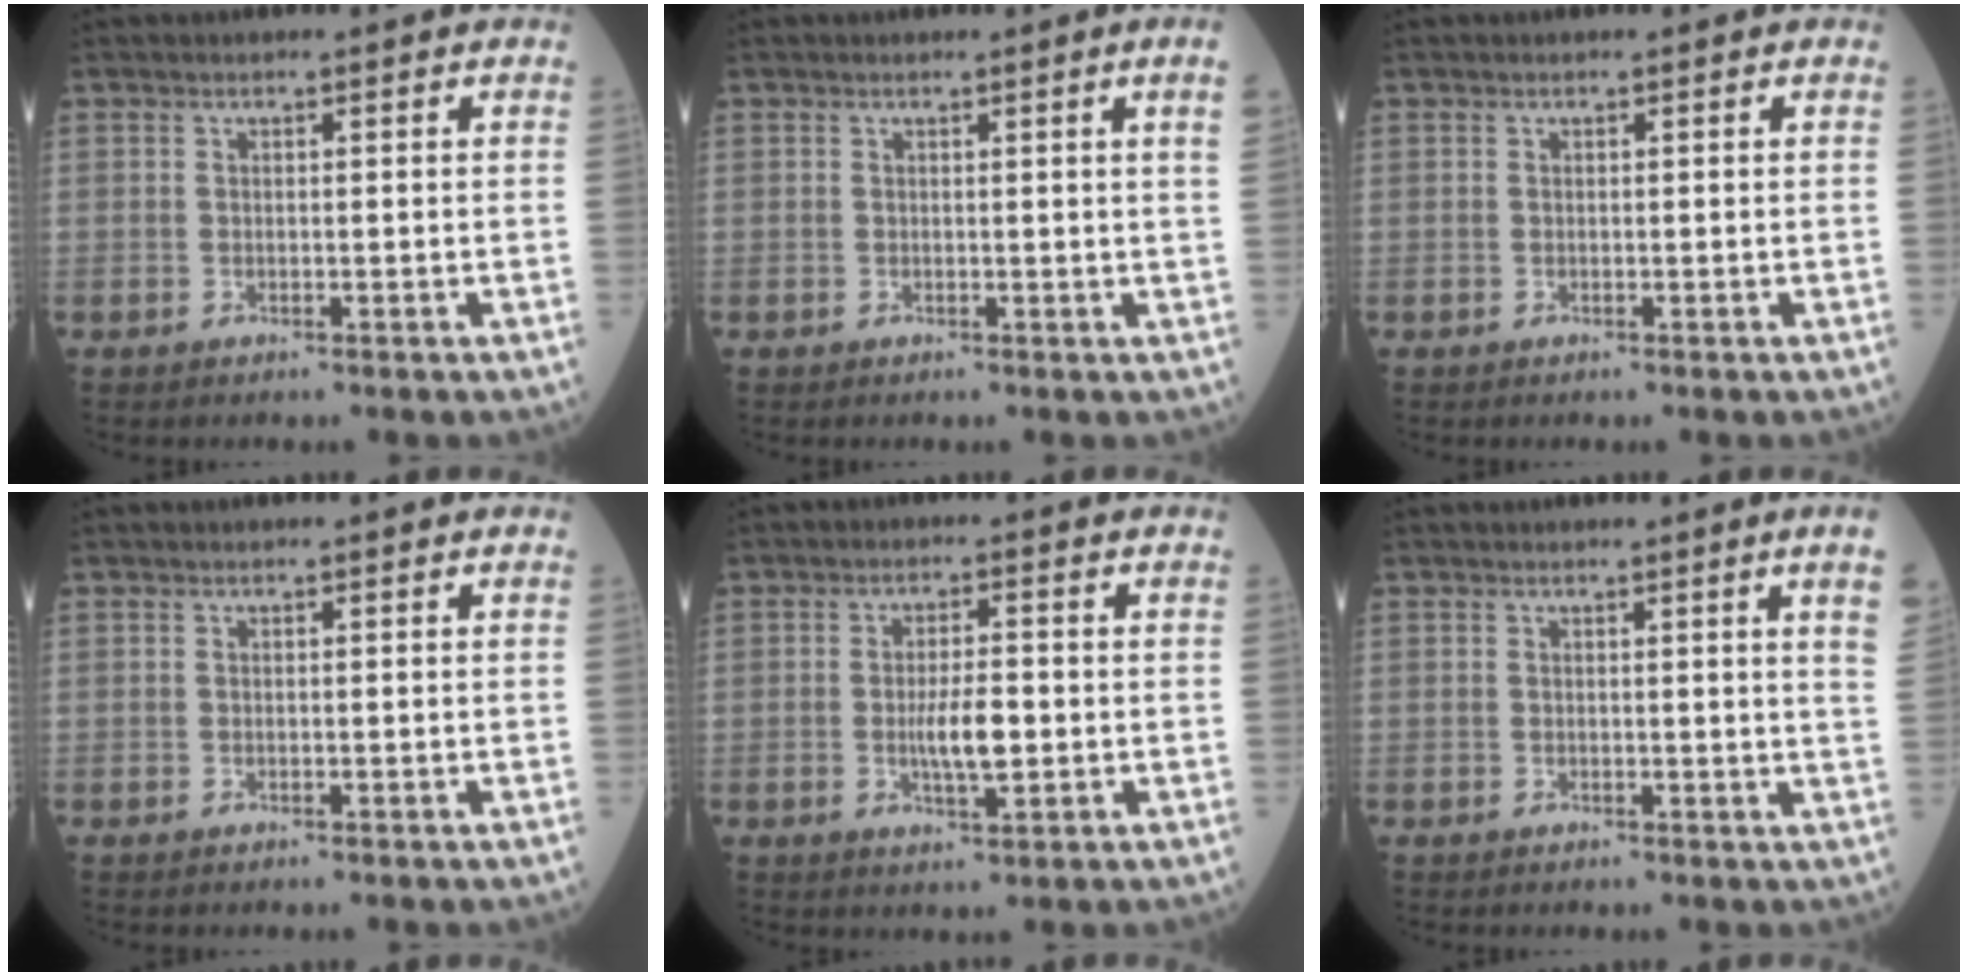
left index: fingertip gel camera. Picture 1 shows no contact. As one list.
[{"total": 1.9, "force": [1.1, -0.8, 1.3], "torque": [-0.020, -0.013, 0.011]}, {"total": 0.0}, {"total": 0.0}, {"total": 4.9, "force": [-0.8, 1.2, 4.7], "torque": [-0.090, -0.007, -0.012]}, {"total": 3.7, "force": [2.3, -0.9, 2.8], "torque": [-0.035, -0.020, 0.013]}]